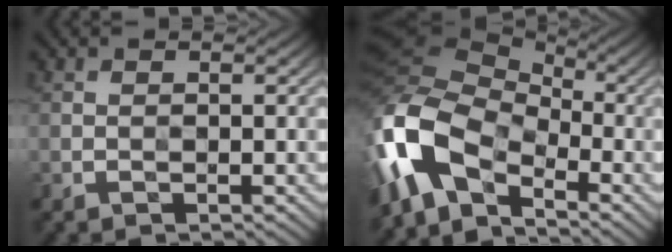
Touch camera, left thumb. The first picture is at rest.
{"total": 14.3, "force": [-4.4, 8.9, 10.3], "torque": [-0.249, -0.012, -0.096]}